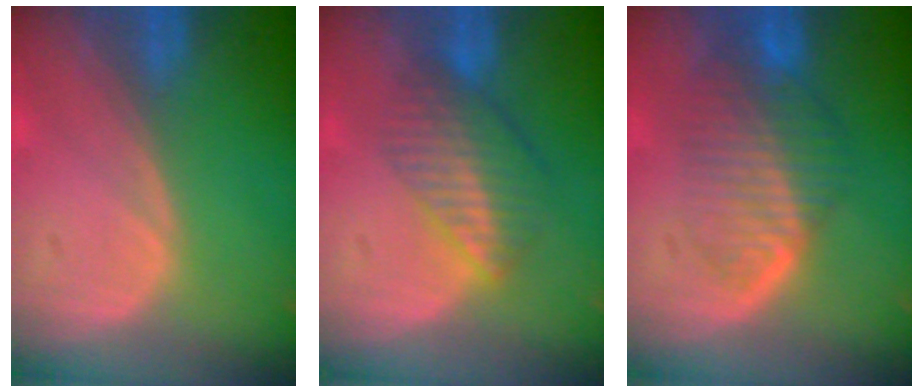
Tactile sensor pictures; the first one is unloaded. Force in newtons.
{"total": 6.7, "press": 5.8, "slide": 3.4}
{"total": 7.4, "press": 6.8, "slide": 3.0}